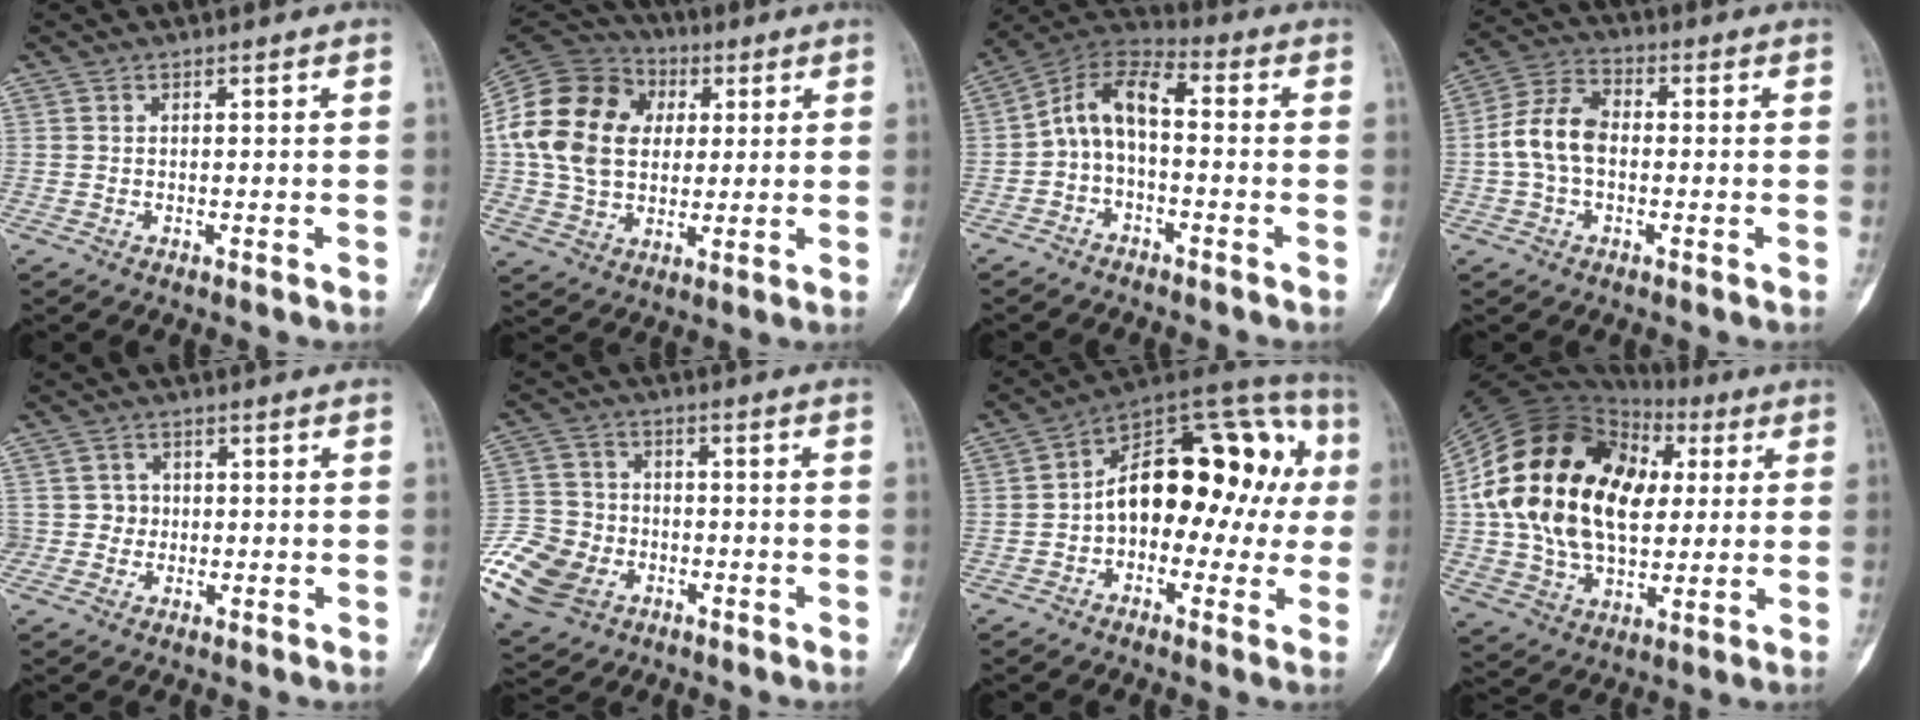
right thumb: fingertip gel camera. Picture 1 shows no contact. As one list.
[{"total": 21.9, "force": [3.5, 16.4, 14.0], "torque": [-0.266, 0.024, 0.066]}, {"total": 9.0, "force": [-1.1, 5.0, 7.5], "torque": [-0.128, 0.047, -0.035]}, {"total": 9.0, "force": [-0.7, 5.9, 6.7], "torque": [-0.127, 0.028, -0.023]}, {"total": 2.7, "force": [-0.3, 2.7, 0.0], "torque": [0.026, 0.011, -0.012]}, {"total": 15.3, "force": [-6.1, 11.6, 8.0], "torque": [-0.160, 0.018, -0.109]}, {"total": 21.2, "force": [0.5, 12.9, 16.8], "torque": [-0.193, 0.058, -0.001]}, {"total": 28.0, "force": [4.8, 18.0, 21.0], "torque": [-0.386, 0.025, 0.090]}]